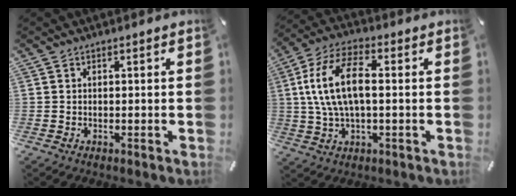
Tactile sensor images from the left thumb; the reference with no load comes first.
{"total": 13.5, "force": [1.5, 6.7, 11.7], "torque": [-0.247, 0.003, 0.024]}